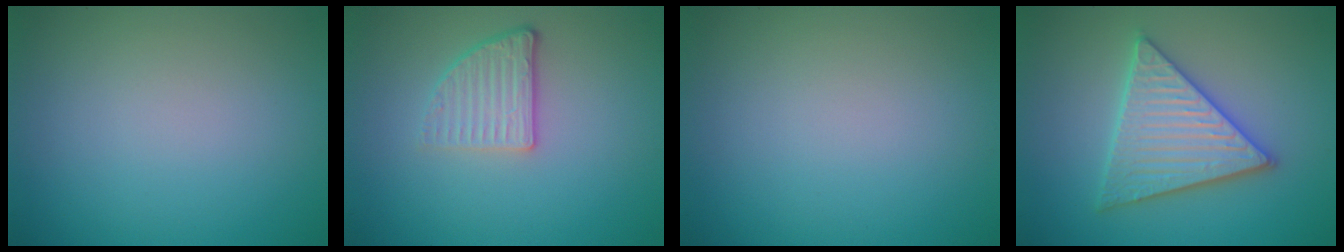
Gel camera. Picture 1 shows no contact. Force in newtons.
{"total": 3.0, "press": 2.3, "slide": 1.8}
{"total": 0.0}
{"total": 5.6, "press": 5.5, "slide": 0.7}